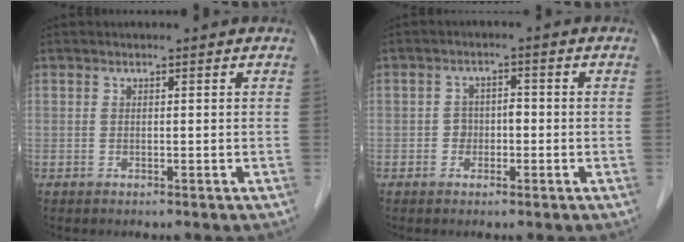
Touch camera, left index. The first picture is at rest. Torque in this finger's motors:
{"motor_torque": [-0.08, 0.15, 0.03, 0.00]}